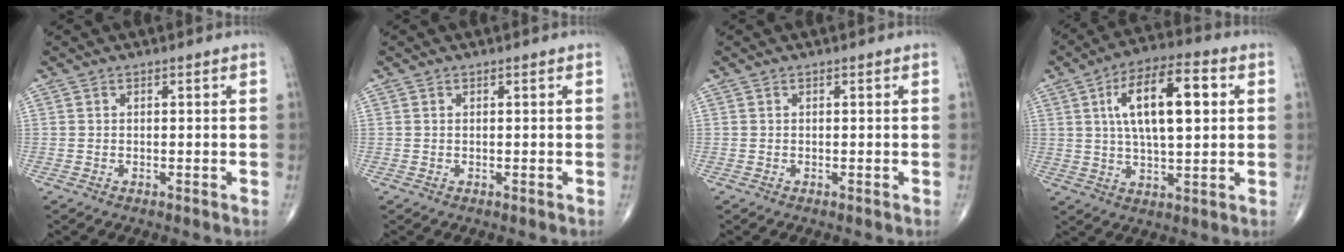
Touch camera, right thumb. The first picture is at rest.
{"total": 0.0}
{"total": 0.0}
{"total": 15.4, "force": [3.6, 6.2, 13.6], "torque": [-0.221, 0.007, 0.058]}